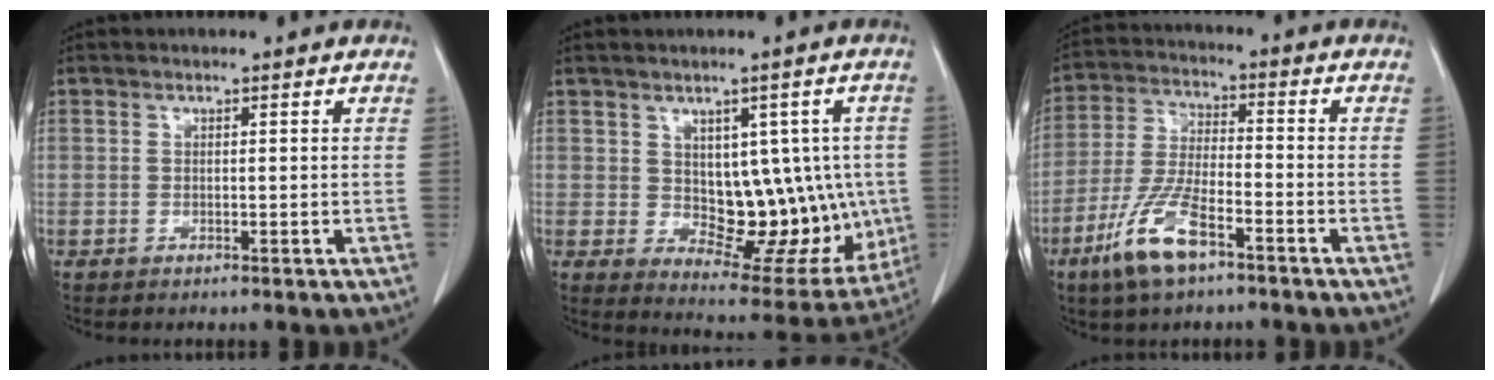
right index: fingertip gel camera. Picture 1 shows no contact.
{"total": 13.9, "force": [0.2, 7.5, 11.7], "torque": [-0.128, 0.010, 0.032]}
{"total": 10.4, "force": [-6.1, 2.5, 8.0], "torque": [-0.173, -0.012, -0.116]}